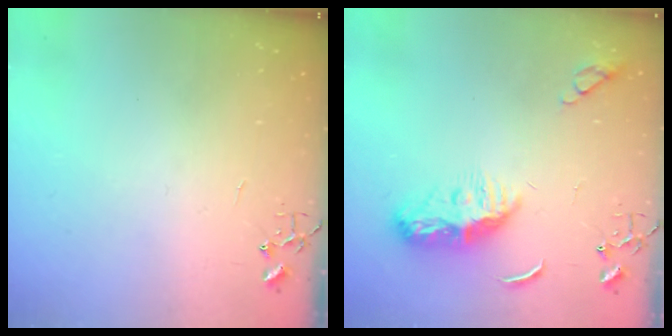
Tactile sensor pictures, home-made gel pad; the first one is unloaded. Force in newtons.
{"total": 10.6, "press": 10.6, "slide": 0.5}